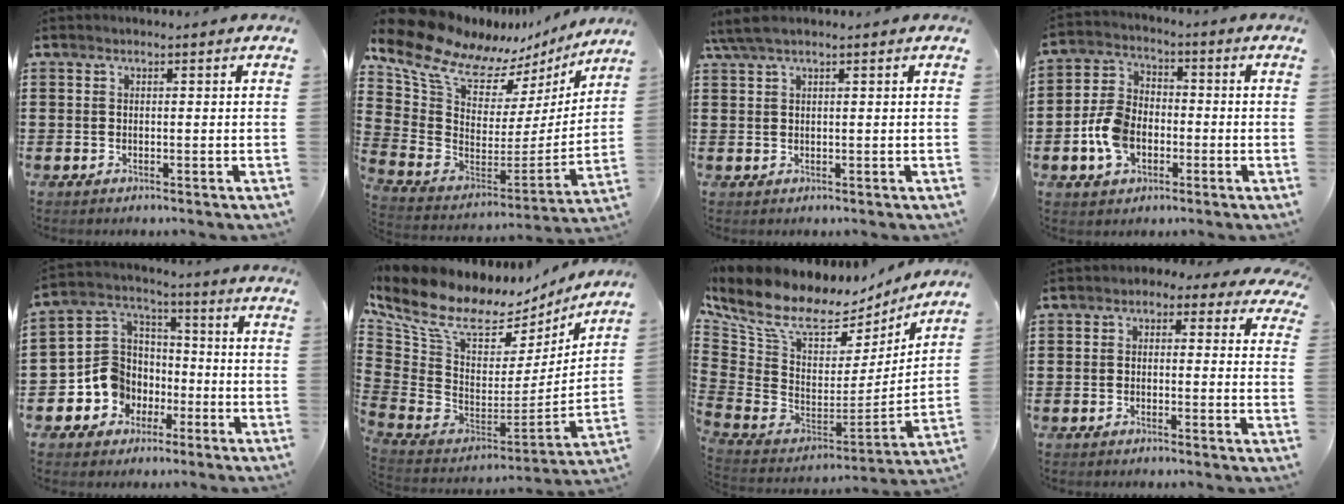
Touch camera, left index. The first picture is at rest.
{"total": 11.4, "force": [8.9, 5.3, 4.8], "torque": [-0.151, -0.063, 0.155]}
{"total": 2.7, "force": [1.6, 0.3, 2.1], "torque": [-0.043, 0.001, 0.030]}
{"total": 7.8, "force": [-2.4, 5.5, 5.1], "torque": [-0.132, 0.007, -0.051]}
{"total": 9.0, "force": [-3.2, 8.1, 2.1], "torque": [-0.090, 0.010, -0.062]}
{"total": 9.1, "force": [5.9, 4.8, 5.1], "torque": [-0.137, -0.044, 0.100]}
{"total": 8.9, "force": [6.0, 4.4, 5.0], "torque": [-0.134, -0.046, 0.103]}
{"total": 1.6, "force": [-0.4, 1.3, 0.9], "torque": [-0.022, 0.011, -0.011]}